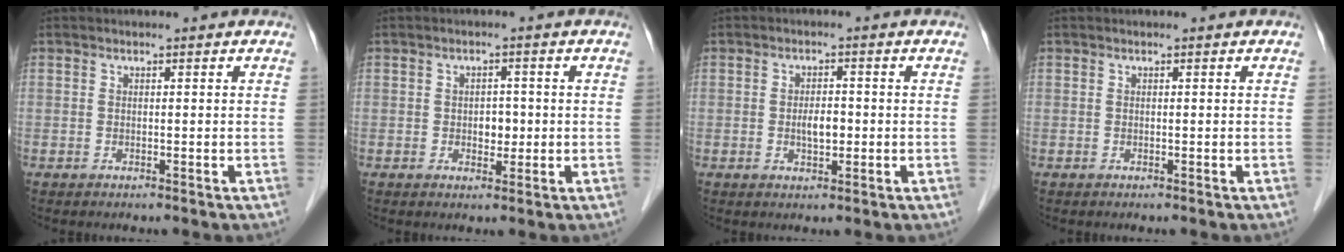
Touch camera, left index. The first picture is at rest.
{"total": 2.5, "force": [-0.2, 1.7, 1.8], "torque": [-0.023, 0.003, 0.000]}
{"total": 2.9, "force": [-0.4, 1.3, 2.6], "torque": [-0.047, 0.002, -0.004]}
{"total": 0.0}